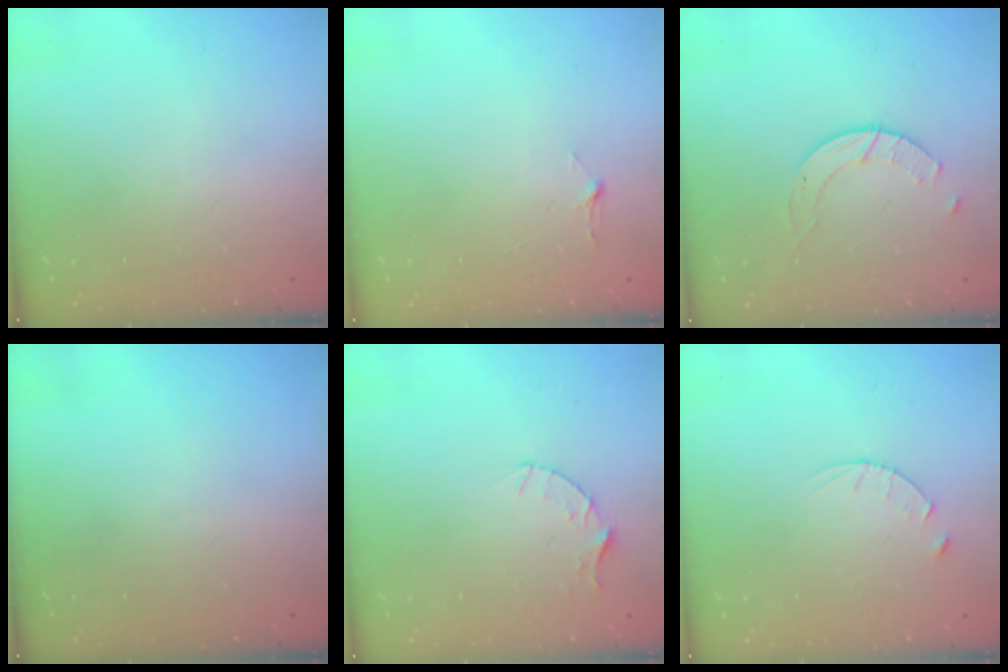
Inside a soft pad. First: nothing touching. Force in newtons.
{"total": 2.9, "press": 2.9, "slide": 0.3}
{"total": 5.1, "press": 5.1, "slide": 0.6}
{"total": 0.0}
{"total": 3.5, "press": 3.5, "slide": 0.4}
{"total": 3.9, "press": 3.9, "slide": 0.4}